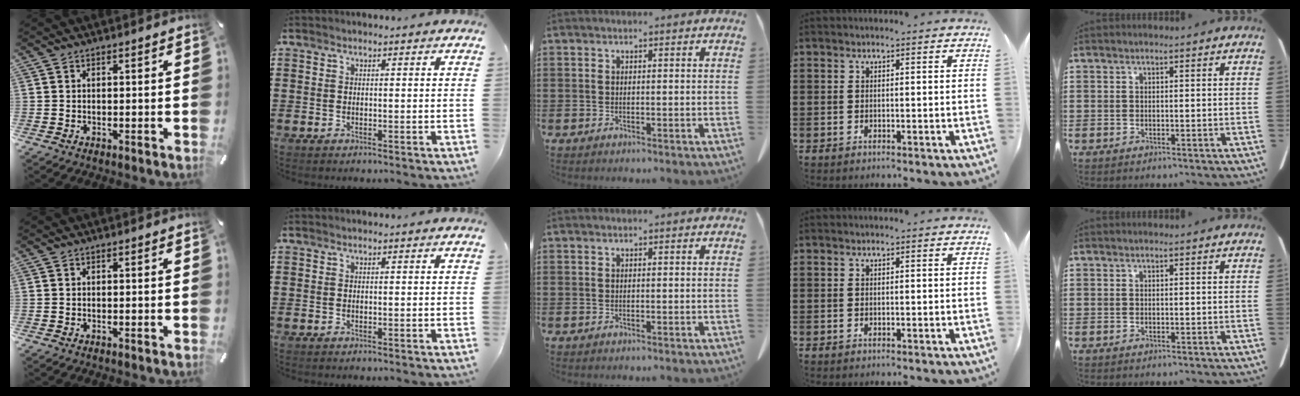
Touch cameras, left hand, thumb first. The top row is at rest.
{}